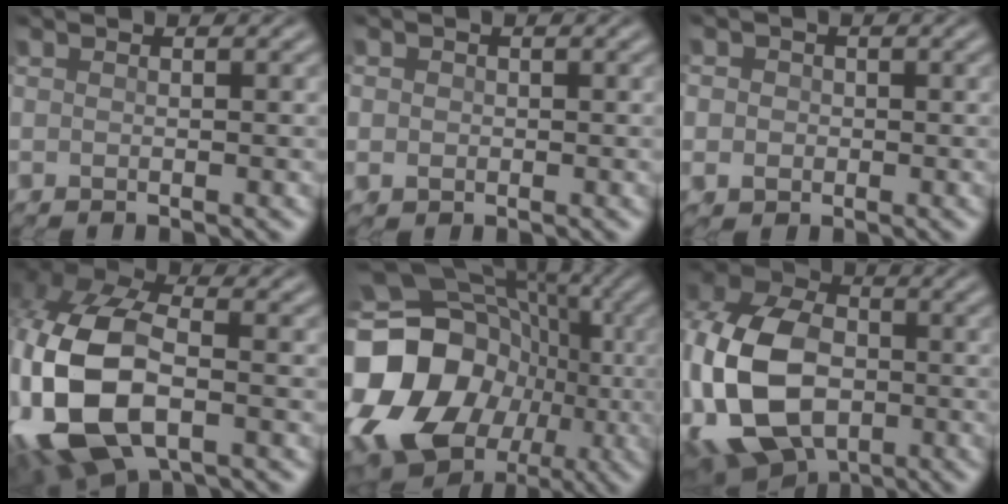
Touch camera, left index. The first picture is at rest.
{"total": 2.8, "force": [0.6, 2.5, 1.1], "torque": [-0.012, 0.018, -0.008]}
{"total": 4.4, "force": [0.4, 4.0, 1.7], "torque": [-0.030, 0.030, -0.014]}
{"total": 13.8, "force": [-3.2, 8.5, 10.4], "torque": [-0.259, -0.015, -0.055]}
{"total": 21.9, "force": [-4.3, 18.4, 11.2], "torque": [-0.209, -0.028, -0.109]}
{"total": 18.1, "force": [-3.1, 13.1, 12.1], "torque": [-0.283, -0.014, -0.061]}